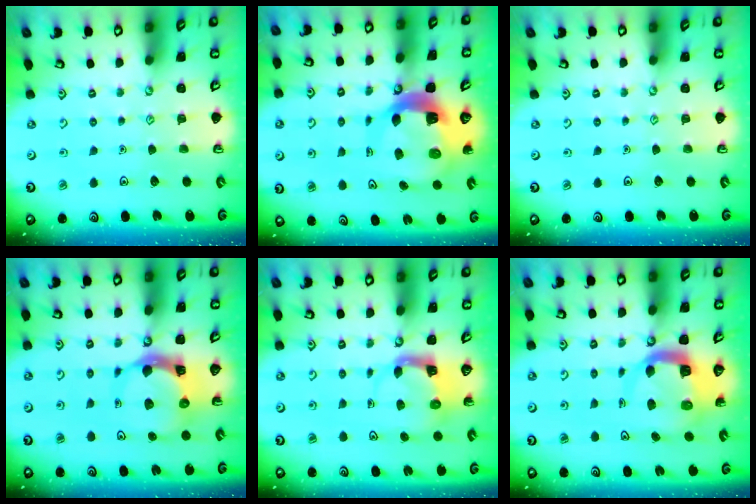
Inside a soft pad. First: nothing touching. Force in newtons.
{"total": 9.5, "press": 9.4, "slide": 1.4}
{"total": 0.0}
{"total": 8.2, "press": 8.1, "slide": 1.3}
{"total": 4.0, "press": 3.9, "slide": 0.7}
{"total": 8.0, "press": 7.9, "slide": 1.0}